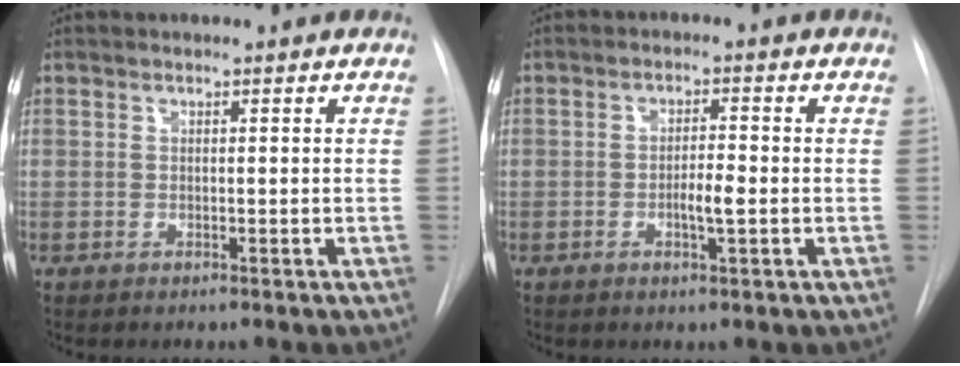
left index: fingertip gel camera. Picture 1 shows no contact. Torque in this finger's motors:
{"motor_torque": [0.30, 0.38, 0.07, 0.02]}